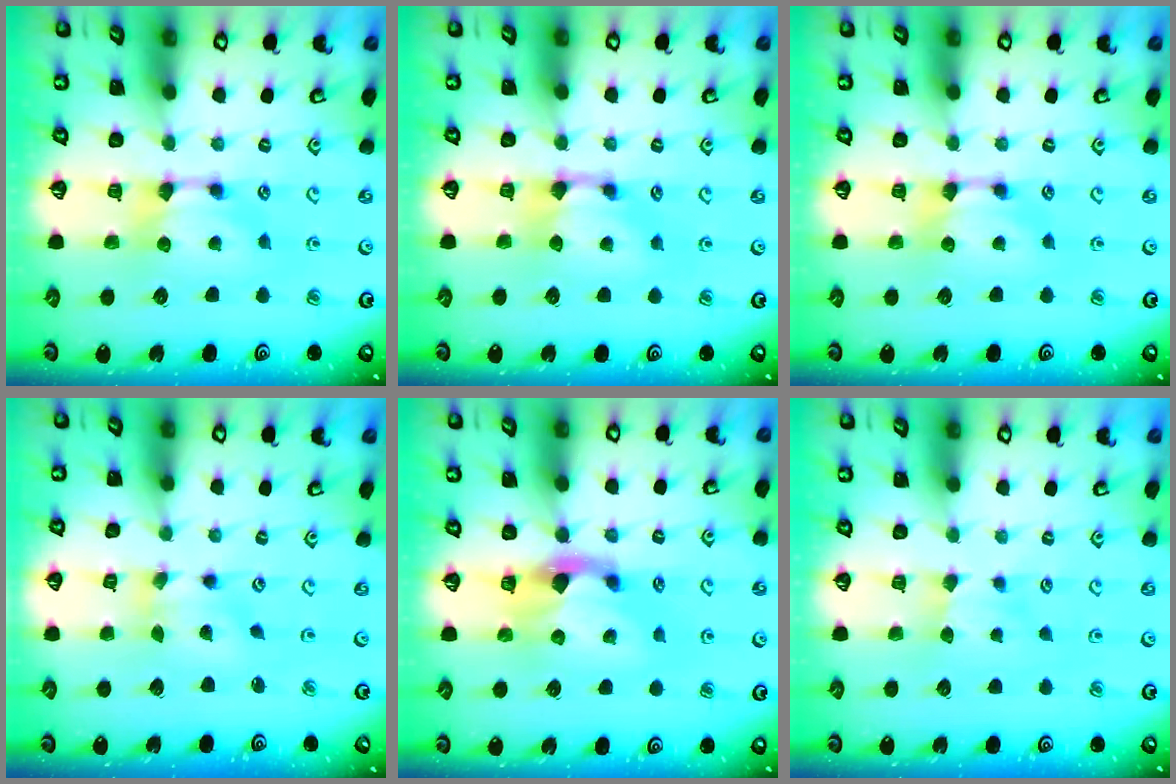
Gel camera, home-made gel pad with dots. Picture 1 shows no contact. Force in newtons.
{"total": 0.9, "press": 0.5, "slide": 0.8}
{"total": 0.0}
{"total": 2.1, "press": 1.6, "slide": 1.3}
{"total": 2.2, "press": 1.8, "slide": 1.3}
{"total": 2.9, "press": 2.9, "slide": 0.3}